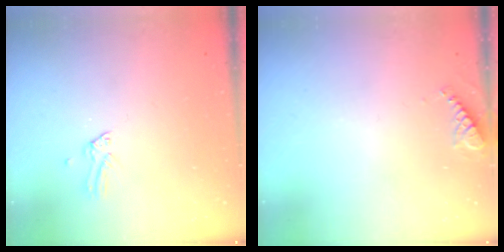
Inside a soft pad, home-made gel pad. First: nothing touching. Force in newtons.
{"total": 5.5, "press": 5.5, "slide": 0.6}